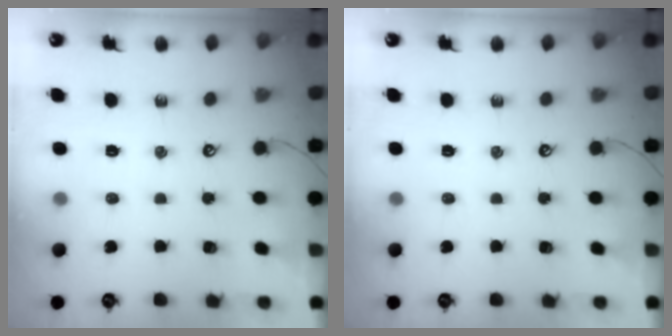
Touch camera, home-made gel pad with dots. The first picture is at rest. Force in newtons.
{"total": 0.0}